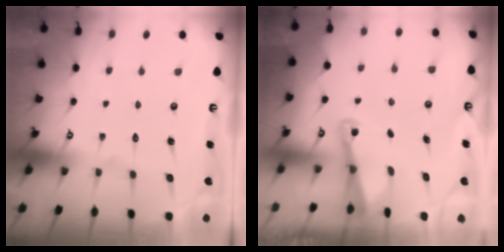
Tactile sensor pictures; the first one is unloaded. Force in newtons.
{"total": 2.0, "press": 2.0, "slide": 0.4}